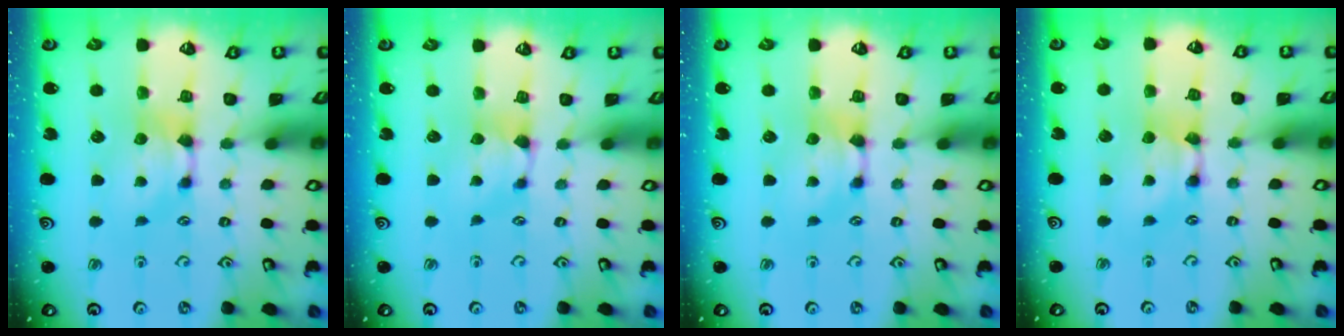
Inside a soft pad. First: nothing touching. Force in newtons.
{"total": 0.9, "press": 0.4, "slide": 0.8}
{"total": 0.0}
{"total": 1.8, "press": 1.8, "slide": 0.2}